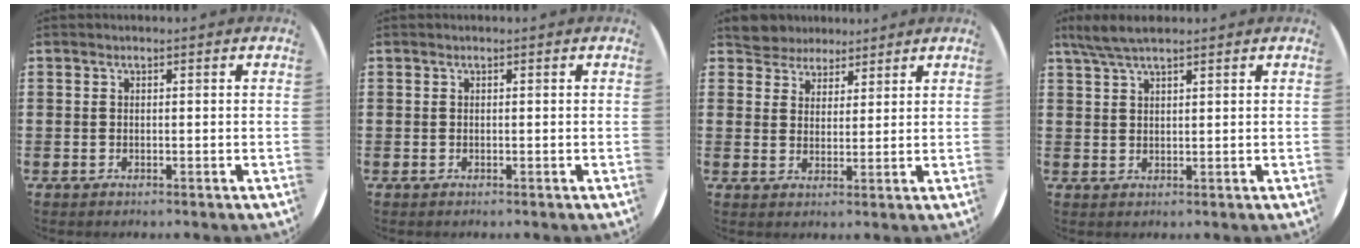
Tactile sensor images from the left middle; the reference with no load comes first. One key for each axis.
{"total": 0.0}
{"total": 4.4, "fx": 4.0, "fy": 1.7, "fz": -0.6, "tx": -0.005, "ty": -0.007, "tz": 0.076}
{"total": 3.9, "fx": 3.1, "fy": 0.6, "fz": 2.3, "tx": -0.051, "ty": 0.003, "tz": 0.057}